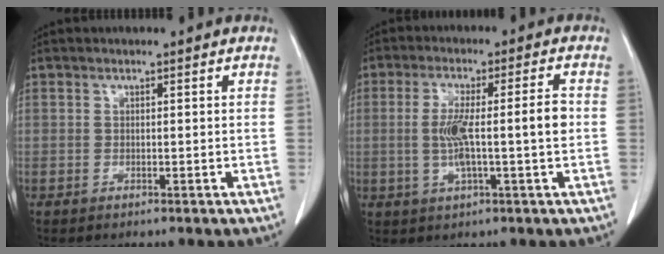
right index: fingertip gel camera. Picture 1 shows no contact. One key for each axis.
{"total": 8.3, "fx": -0.5, "fy": 0.4, "fz": 8.3, "tx": -0.155, "ty": 0.011, "tz": -0.009}